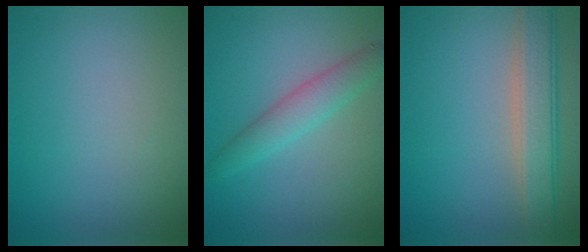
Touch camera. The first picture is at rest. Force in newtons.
{"total": 2.8, "press": 2.8, "slide": 0.1}
{"total": 4.2, "press": 4.2, "slide": 0.4}